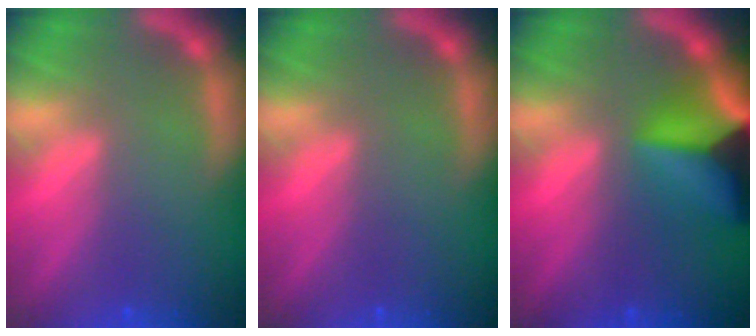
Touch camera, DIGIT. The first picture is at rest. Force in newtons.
{"total": 0.0}
{"total": 9.9}